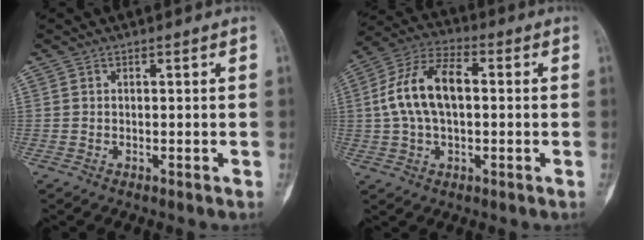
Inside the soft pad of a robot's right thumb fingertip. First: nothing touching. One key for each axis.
{"total": 13.3, "fx": 1.0, "fy": 7.4, "fz": 11.0, "tx": -0.211, "ty": 0.032, "tz": 0.012}